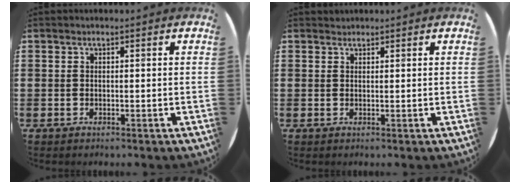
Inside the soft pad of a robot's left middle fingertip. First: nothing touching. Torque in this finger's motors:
{"motor_torque": [0.15, -0.14, 0.00, 0.00]}